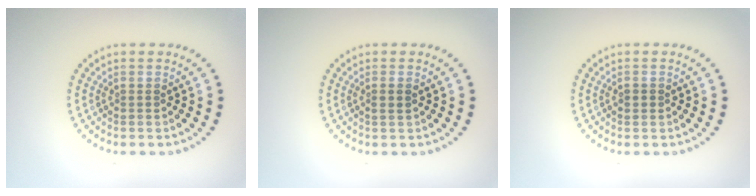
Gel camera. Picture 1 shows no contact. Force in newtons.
{"total": 0.9, "press": 0.7, "slide": 0.6}
{"total": 0.8, "press": 0.8, "slide": 0.1}